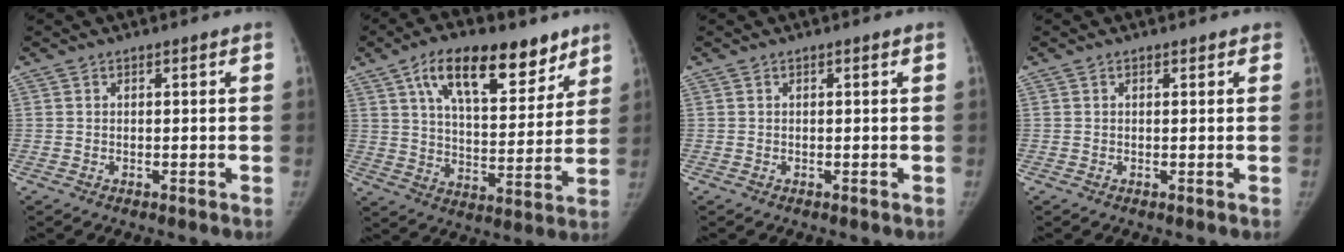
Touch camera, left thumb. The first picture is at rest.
{"total": 19.0, "force": [11.1, 8.9, 12.6], "torque": [-0.149, -0.038, 0.181]}
{"total": 0.0}
{"total": 0.8, "force": [0.5, 0.6, 0.3], "torque": [0.006, -0.001, 0.002]}